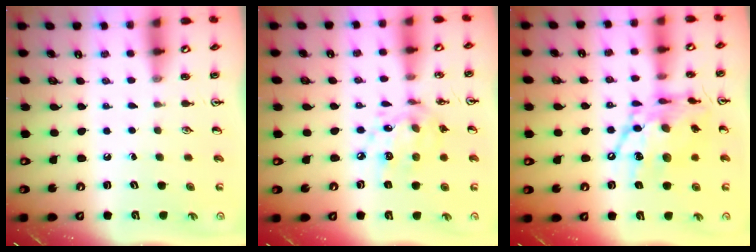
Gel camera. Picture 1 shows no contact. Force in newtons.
{"total": 12.0, "press": 12.0, "slide": 0.8}
{"total": 16.2, "press": 16.1, "slide": 1.3}